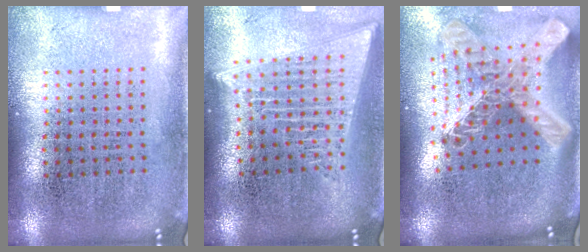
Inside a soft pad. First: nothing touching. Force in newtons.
{"total": 2.0, "press": 1.7, "slide": 1.0}
{"total": 2.9, "press": 2.1, "slide": 2.0}